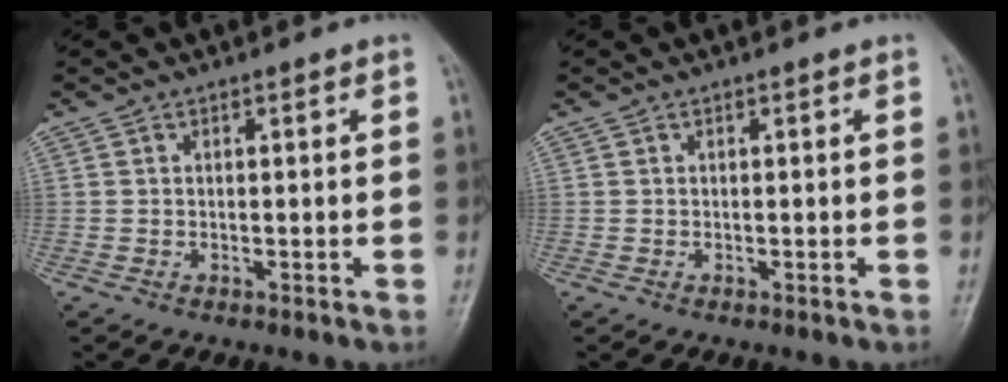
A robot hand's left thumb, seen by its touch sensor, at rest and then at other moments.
{"total": 0.0}